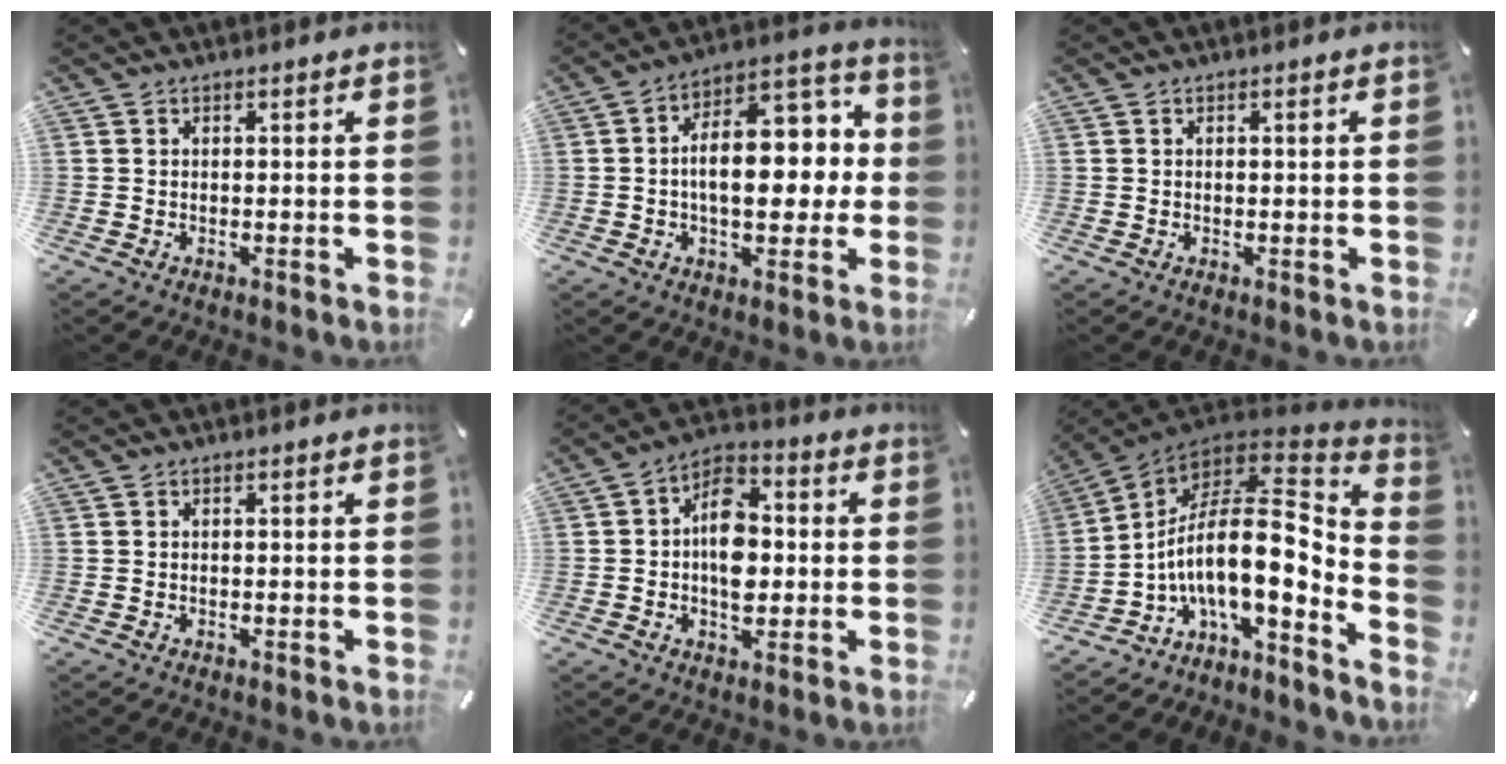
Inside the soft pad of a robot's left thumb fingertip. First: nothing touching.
{"total": 16.6, "force": [0.6, 9.8, 13.3], "torque": [-0.173, -0.006, 0.012]}
{"total": 0.6, "force": [0.1, 0.1, 0.6], "torque": [-0.012, 0.001, 0.001]}
{"total": 0.0}
{"total": 10.8, "force": [-0.7, 7.2, 8.0], "torque": [-0.128, 0.005, -0.016]}
{"total": 19.2, "force": [-0.5, 9.0, 16.9], "torque": [-0.311, -0.044, -0.017]}